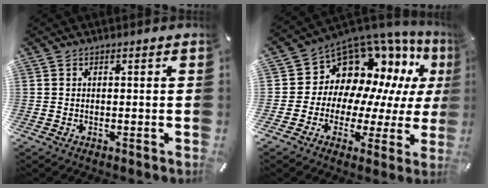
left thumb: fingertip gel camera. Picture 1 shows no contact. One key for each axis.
{"total": 12.4, "fx": 7.0, "fy": 9.5, "fz": 3.6, "tx": -0.067, "ty": -0.077, "tz": 0.134}